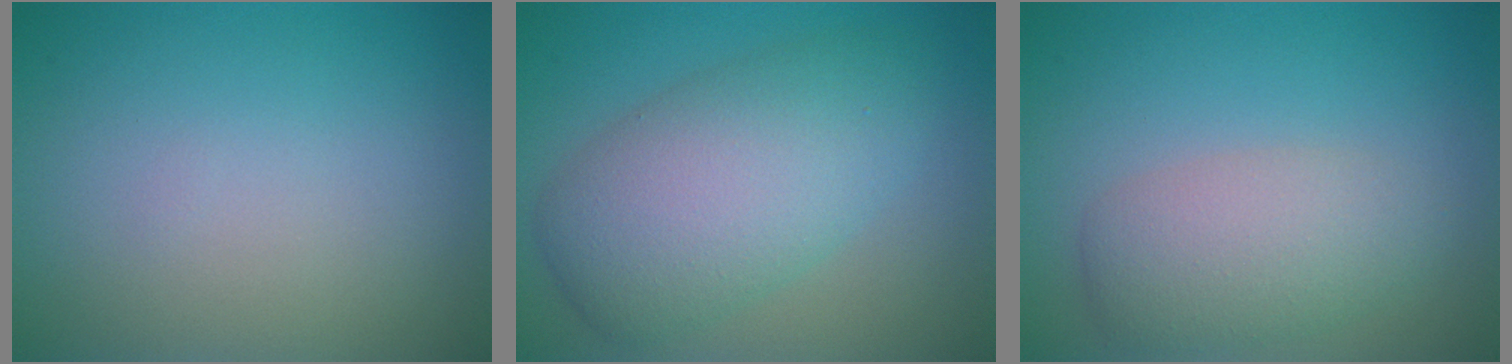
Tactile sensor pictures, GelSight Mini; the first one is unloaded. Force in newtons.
{"total": 7.4, "press": 7.4, "slide": 0.2}
{"total": 4.0, "press": 4.0, "slide": 0.1}